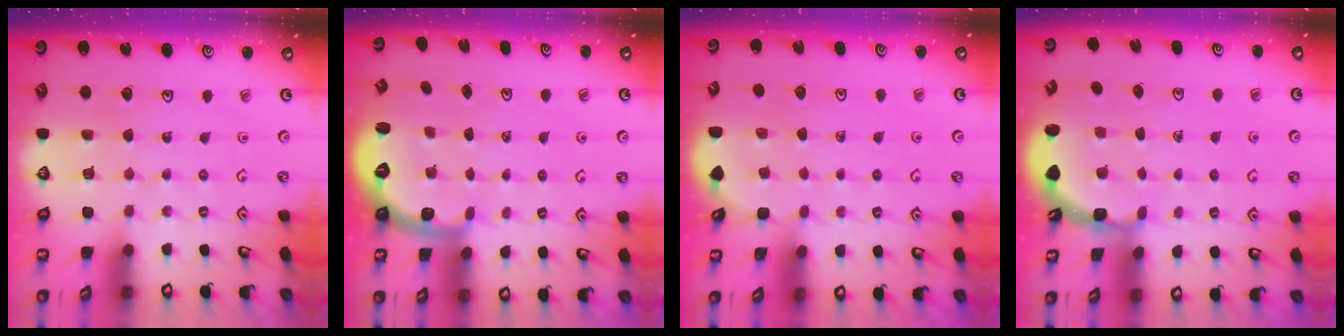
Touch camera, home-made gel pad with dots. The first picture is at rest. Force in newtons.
{"total": 2.6, "press": 1.6, "slide": 2.1}
{"total": 2.4, "press": 2.0, "slide": 1.3}
{"total": 1.9, "press": 1.8, "slide": 0.6}